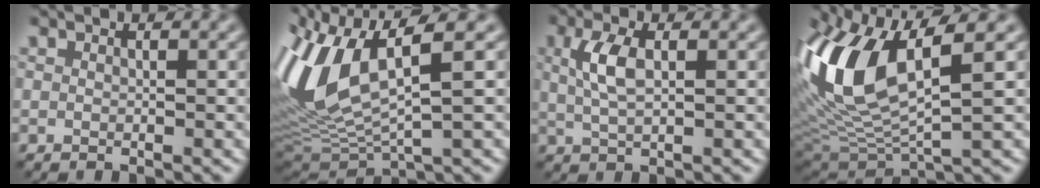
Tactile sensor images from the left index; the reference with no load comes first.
{"total": 10.4, "force": [2.3, 4.0, 9.3], "torque": [-0.219, -0.004, 0.053]}
{"total": 3.1, "force": [0.3, 1.3, 2.8], "torque": [-0.067, 0.008, 0.011]}
{"total": 11.3, "force": [2.9, 5.1, 9.7], "torque": [-0.220, 0.000, 0.060]}